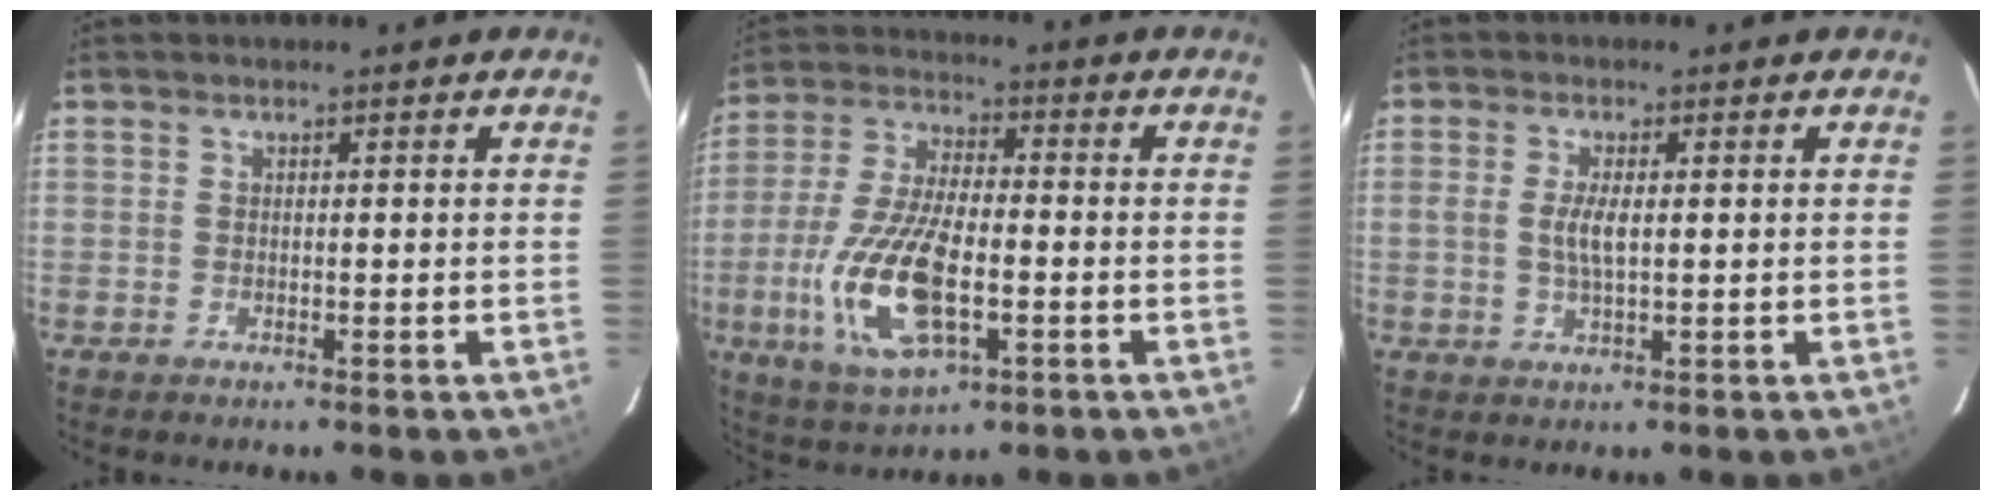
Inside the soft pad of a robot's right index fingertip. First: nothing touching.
{"total": 16.7, "force": [-4.6, 6.9, 14.5], "torque": [-0.311, -0.013, -0.081]}
{"total": 3.7, "force": [0.2, 1.2, 3.5], "torque": [-0.070, -0.001, 0.004]}